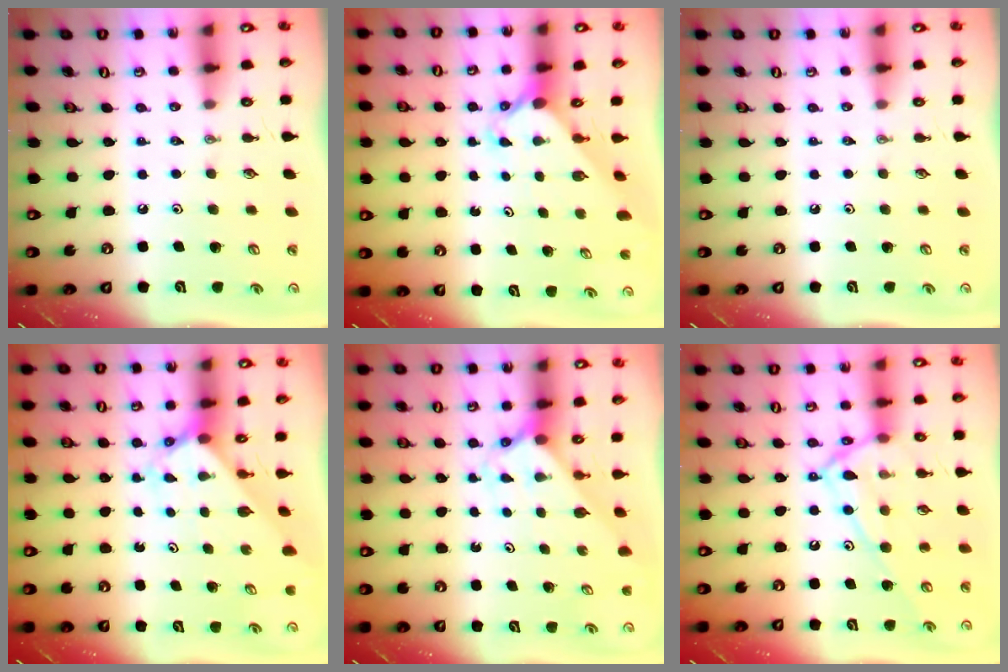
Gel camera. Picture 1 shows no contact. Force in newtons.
{"total": 2.4, "press": 2.4, "slide": 0.2}
{"total": 0.0}
{"total": 2.1, "press": 2.1, "slide": 0.1}
{"total": 2.1, "press": 2.1, "slide": 0.1}
{"total": 14.8, "press": 14.7, "slide": 1.3}